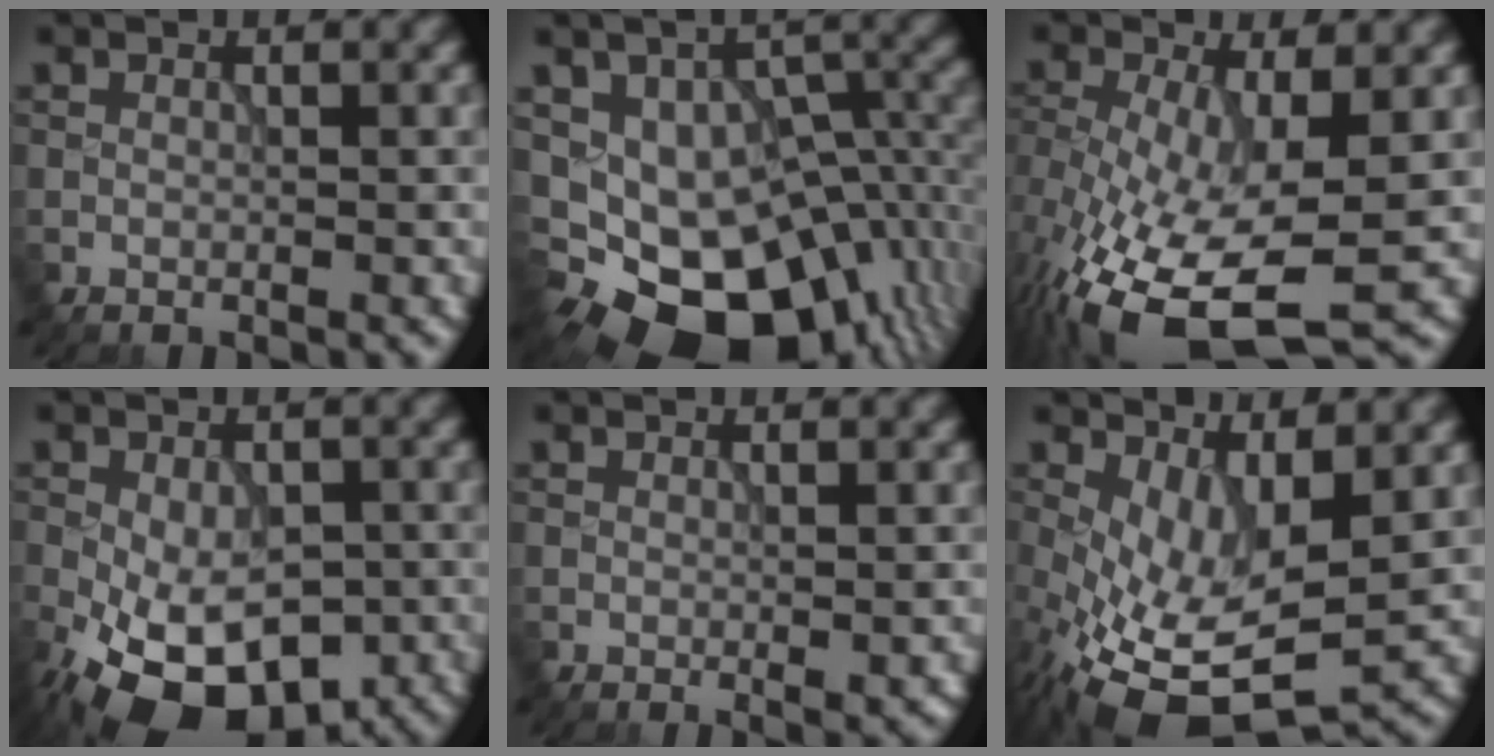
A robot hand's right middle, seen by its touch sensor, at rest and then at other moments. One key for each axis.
{"total": 14.8, "fx": -5.7, "fy": 9.6, "fz": 9.7, "tx": -0.127, "ty": -0.010, "tz": -0.076}
{"total": 11.7, "fx": -4.6, "fy": 4.9, "fz": 9.5, "tx": -0.199, "ty": -0.038, "tz": -0.072}
{"total": 13.3, "fx": -6.0, "fy": 7.3, "fz": 9.3, "tx": -0.159, "ty": -0.040, "tz": -0.084}
{"total": 1.2, "fx": -0.4, "fy": 0.2, "fz": 1.1, "tx": -0.016, "ty": -0.004, "tz": -0.005}
{"total": 8.5, "fx": -2.1, "fy": 3.8, "fz": 7.3, "tx": -0.152, "ty": -0.023, "tz": -0.025}